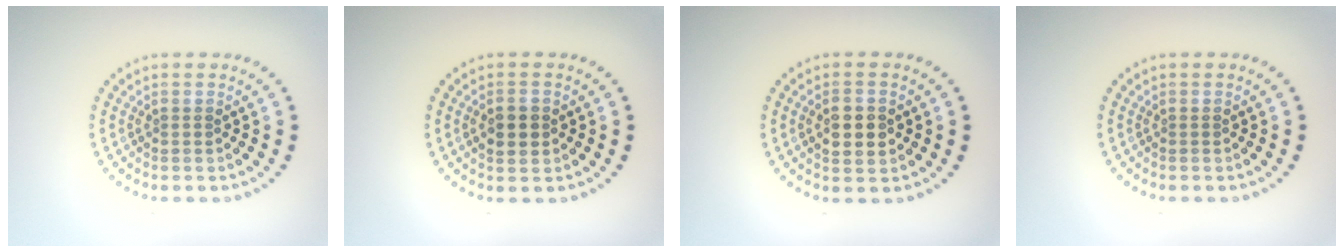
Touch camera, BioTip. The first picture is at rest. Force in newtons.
{"total": 2.5, "press": 2.4, "slide": 0.2}
{"total": 2.9, "press": 2.9, "slide": 0.2}
{"total": 0.0}